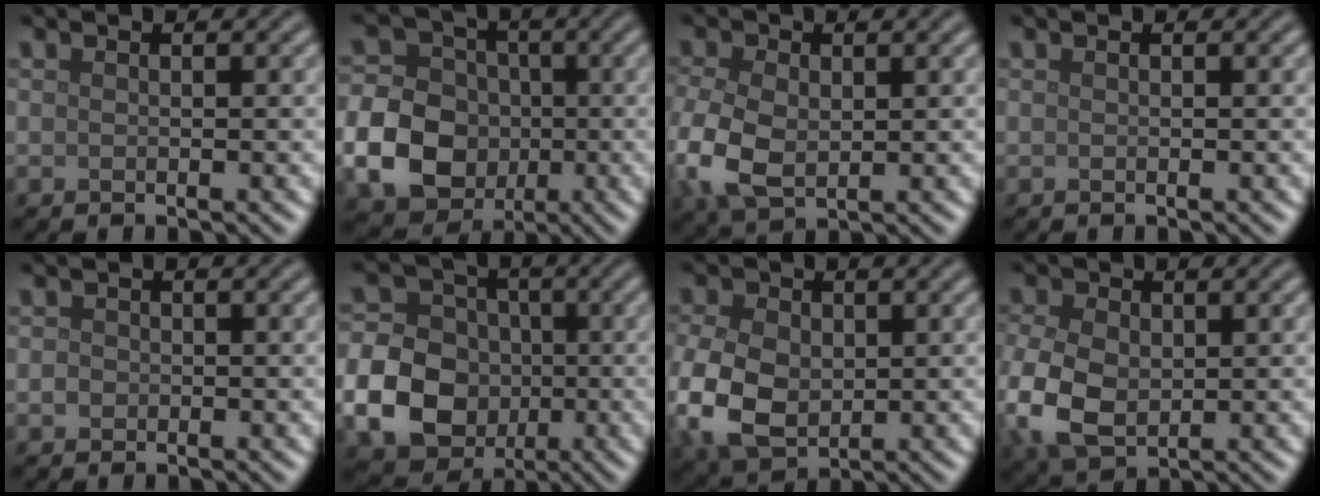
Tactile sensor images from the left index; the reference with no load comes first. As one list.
[{"total": 9.2, "force": [-2.1, 7.7, 4.5], "torque": [-0.086, -0.009, -0.057]}, {"total": 6.1, "force": [-0.9, 4.1, 4.4], "torque": [-0.117, -0.007, -0.019]}, {"total": 0.0}, {"total": 0.8, "force": [-0.2, 0.8, 0.2], "torque": [-0.002, -0.002, -0.006]}, {"total": 10.6, "force": [-2.3, 9.1, 5.0], "torque": [-0.096, -0.022, -0.065]}, {"total": 7.9, "force": [-0.8, 5.6, 5.5], "torque": [-0.142, -0.004, -0.022]}, {"total": 7.1, "force": [-0.9, 4.9, 5.1], "torque": [-0.132, -0.006, -0.019]}]